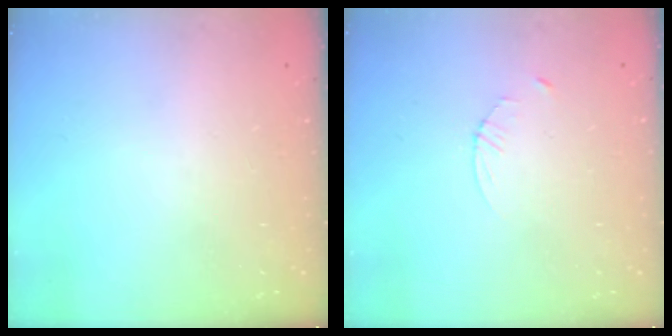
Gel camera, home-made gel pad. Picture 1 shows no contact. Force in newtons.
{"total": 2.3, "press": 2.3, "slide": 0.3}